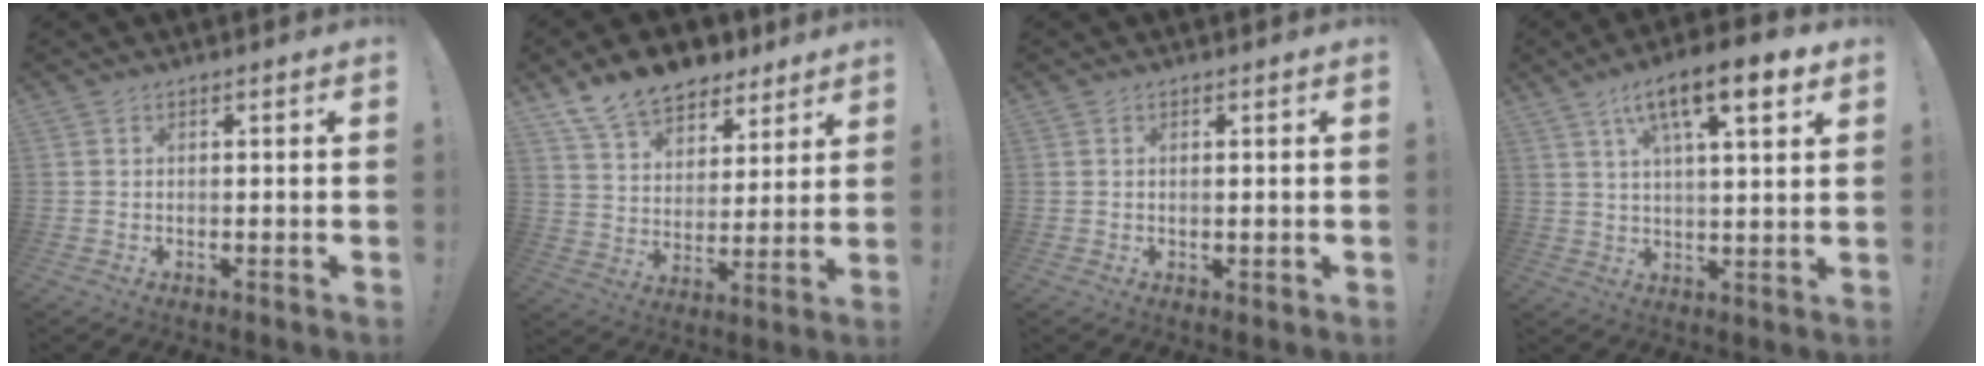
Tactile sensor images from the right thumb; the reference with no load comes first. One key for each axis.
{"total": 13.2, "fx": 10.6, "fy": 6.9, "fz": 3.9, "tx": -0.065, "ty": -0.080, "tz": 0.198}
{"total": 0.6, "fx": 0.4, "fy": 0.3, "fz": 0.3, "tx": 0.002, "ty": -0.002, "tz": 0.006}
{"total": 13.5, "fx": 7.2, "fy": 3.6, "fz": 10.9, "tx": -0.167, "ty": -0.028, "tz": 0.111}